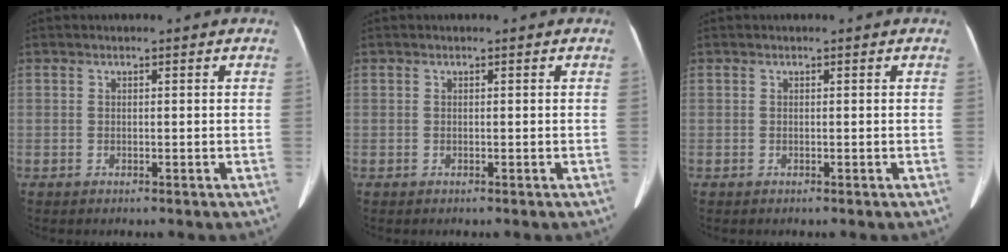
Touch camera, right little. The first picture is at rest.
{"total": 0.0}
{"total": 0.0}